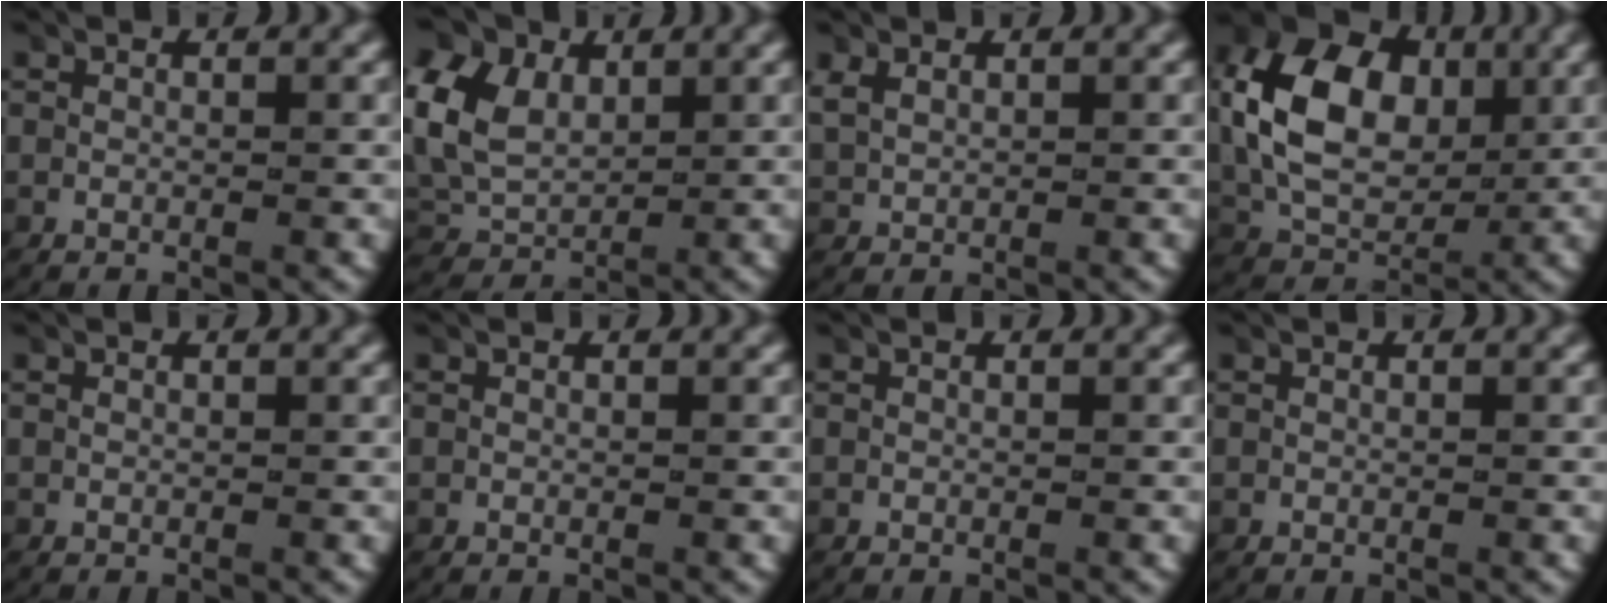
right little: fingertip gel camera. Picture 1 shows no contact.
{"total": 8.6, "force": [1.3, 7.3, 4.4], "torque": [-0.126, -0.012, 0.023]}
{"total": 1.7, "force": [0.8, 1.2, 0.8], "torque": [-0.025, 0.002, 0.025]}
{"total": 10.1, "force": [1.4, 7.2, 7.0], "torque": [-0.144, 0.001, 0.025]}
{"total": 0.0}
{"total": 0.0}
{"total": 0.0}
{"total": 0.0}